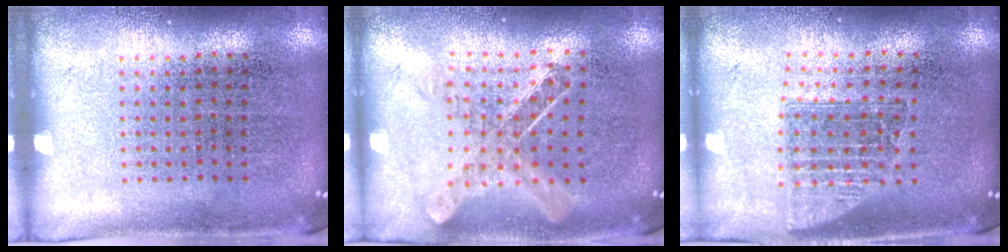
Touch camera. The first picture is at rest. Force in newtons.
{"total": 1.0, "press": 1.0, "slide": 0.1}
{"total": 1.5, "press": 1.2, "slide": 0.9}